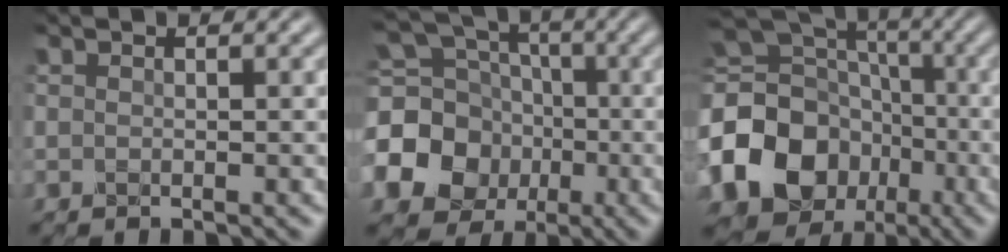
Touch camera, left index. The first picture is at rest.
{"total": 13.0, "force": [-2.5, 11.9, 4.7], "torque": [-0.150, -0.017, -0.062]}
{"total": 16.2, "force": [-4.8, 13.1, 8.1], "torque": [-0.180, -0.012, -0.105]}